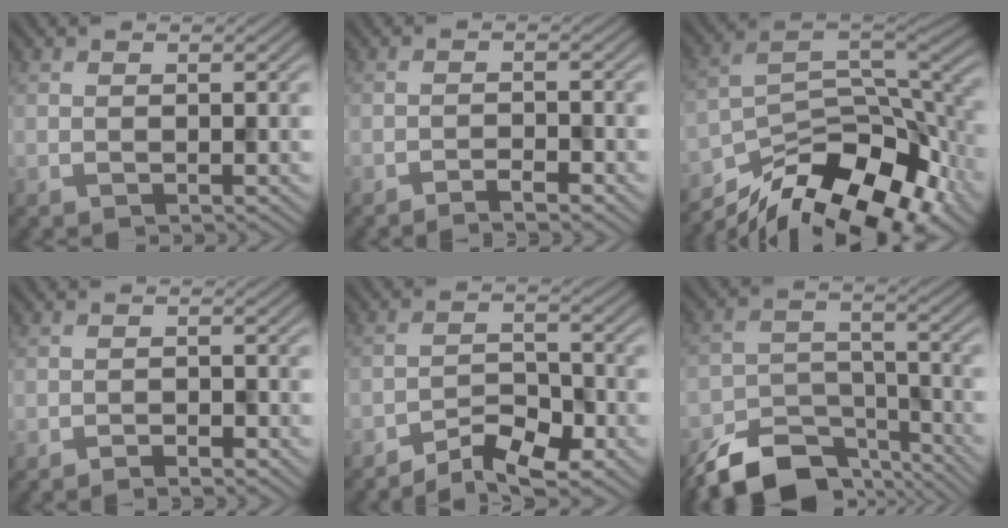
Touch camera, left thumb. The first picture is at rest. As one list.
[{"total": 2.2, "force": [-1.8, 0.2, 1.2], "torque": [-0.021, 0.004, -0.034]}, {"total": 14.7, "force": [-10.2, 5.6, 9.0], "torque": [-0.169, -0.009, -0.171]}, {"total": 1.7, "force": [-1.4, 0.3, 0.9], "torque": [-0.014, 0.002, -0.025]}, {"total": 6.0, "force": [-4.7, 1.9, 3.2], "torque": [-0.053, 0.005, -0.088]}, {"total": 12.2, "force": [-9.7, 5.2, 5.2], "torque": [-0.099, -0.019, -0.161]}]